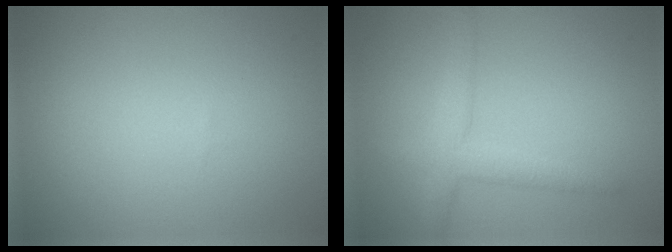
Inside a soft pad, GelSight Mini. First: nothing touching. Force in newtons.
{"total": 3.2, "press": 3.2, "slide": 0.1}